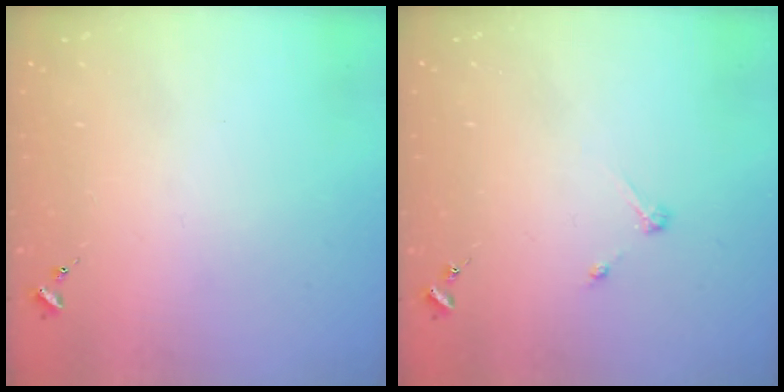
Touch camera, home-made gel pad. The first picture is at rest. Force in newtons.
{"total": 2.7, "press": 2.7, "slide": 0.3}